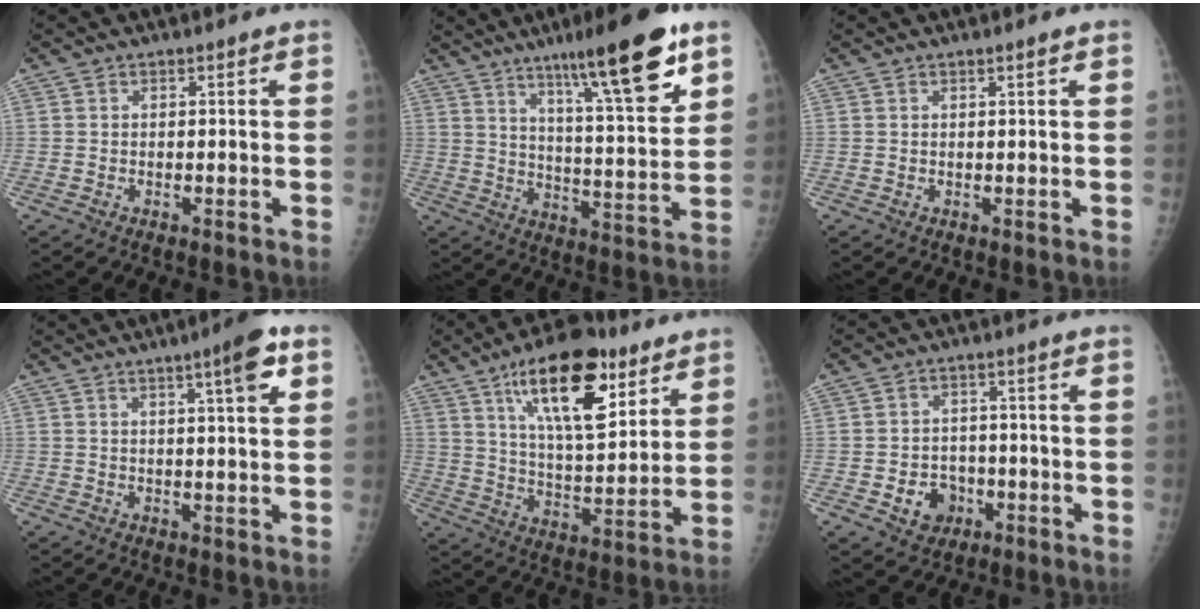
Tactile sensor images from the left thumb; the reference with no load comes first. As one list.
[{"total": 18.7, "force": [11.0, 2.8, 14.9], "torque": [-0.209, -0.054, 0.175]}, {"total": 0.7, "force": [0.4, -0.1, 0.6], "torque": [-0.014, -0.002, 0.009]}, {"total": 6.7, "force": [3.1, 0.8, 5.9], "torque": [-0.084, -0.010, 0.041]}, {"total": 19.8, "force": [10.5, 7.9, 14.8], "torque": [-0.202, -0.048, 0.177]}, {"total": 6.1, "force": [-2.2, 5.2, 2.5], "torque": [-0.012, 0.017, -0.027]}]